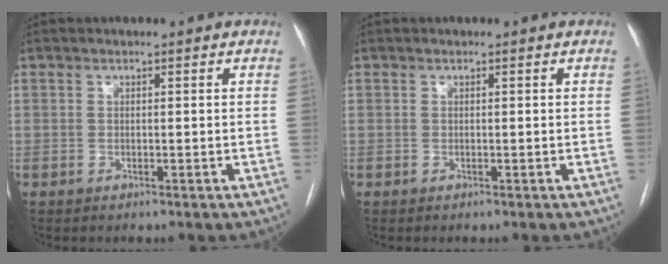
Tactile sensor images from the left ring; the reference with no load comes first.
{"total": 0.0}